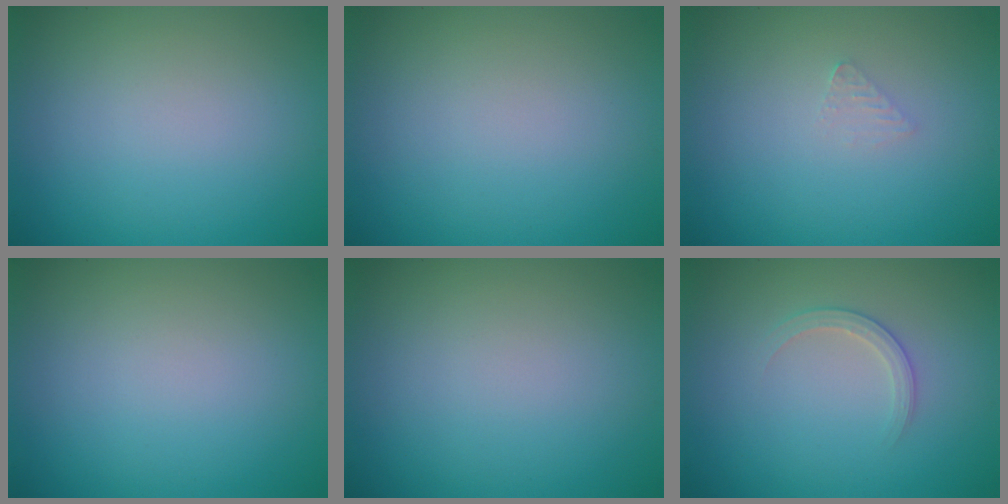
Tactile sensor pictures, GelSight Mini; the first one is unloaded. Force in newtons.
{"total": 0.0}
{"total": 0.8, "press": 0.8, "slide": 0.1}
{"total": 0.0}
{"total": 0.0}
{"total": 1.6, "press": 1.6, "slide": 0.1}